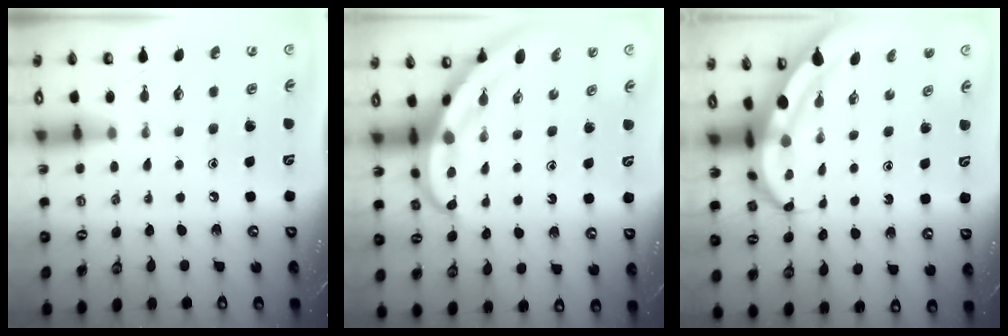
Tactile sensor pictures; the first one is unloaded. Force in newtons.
{"total": 5.2, "press": 5.1, "slide": 0.8}
{"total": 6.4, "press": 6.2, "slide": 1.5}